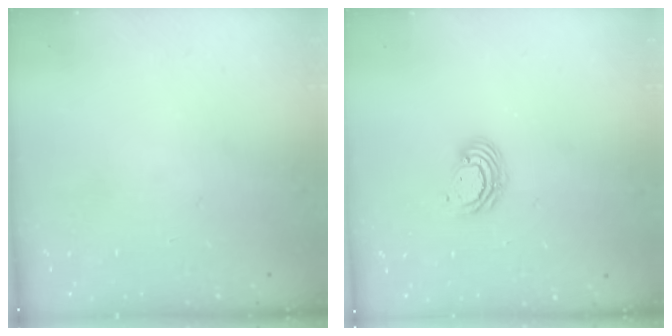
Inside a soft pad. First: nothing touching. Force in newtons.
{"total": 4.9, "press": 4.8, "slide": 0.2}